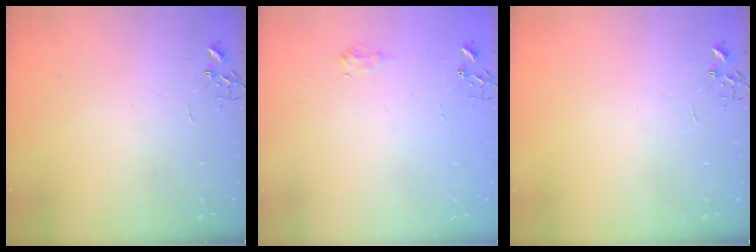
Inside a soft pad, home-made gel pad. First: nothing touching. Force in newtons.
{"total": 6.0, "press": 5.9, "slide": 0.7}
{"total": 0.0}